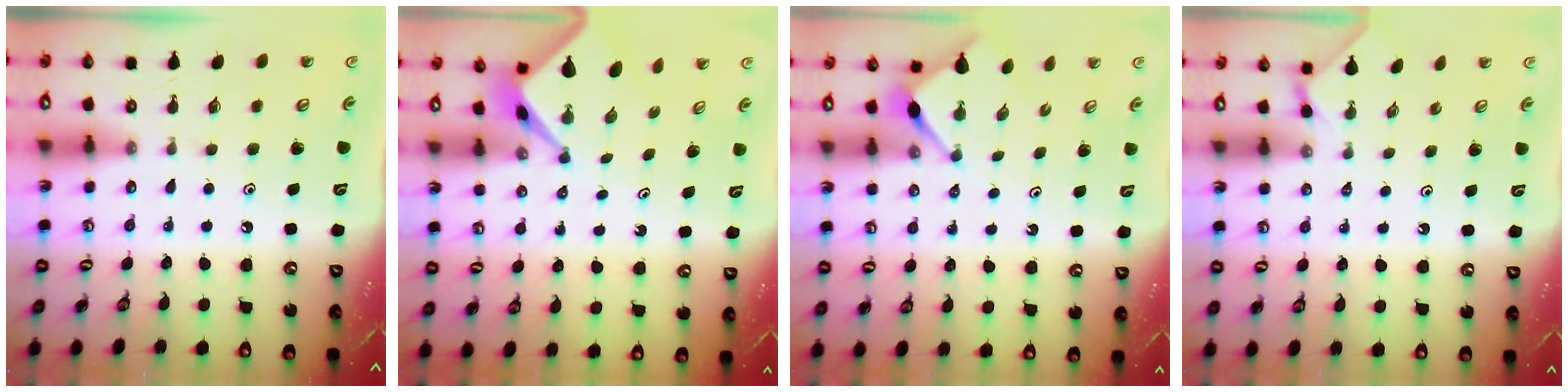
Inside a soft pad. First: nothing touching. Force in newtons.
{"total": 2.4, "press": 2.3, "slide": 0.3}
{"total": 3.4, "press": 3.3, "slide": 0.3}
{"total": 0.0}